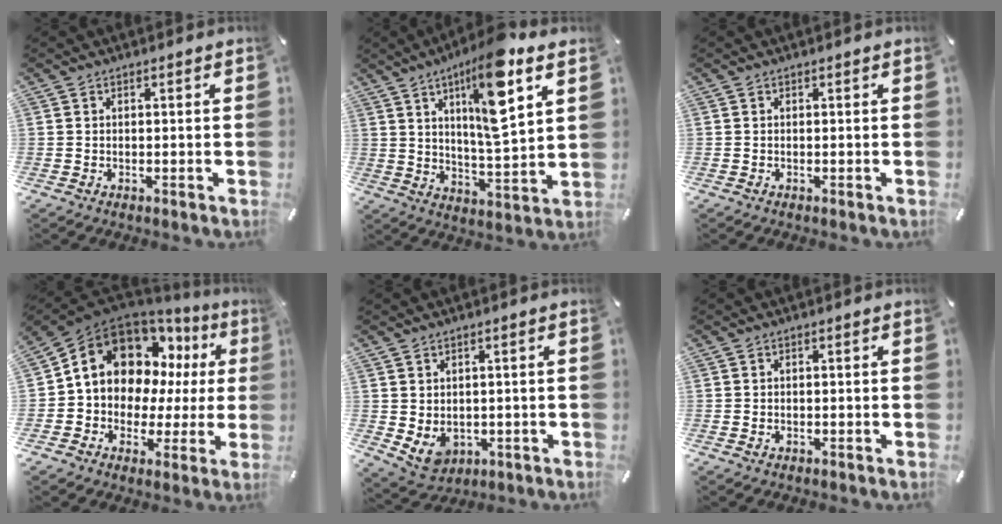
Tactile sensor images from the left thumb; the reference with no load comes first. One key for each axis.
{"total": 15.9, "fx": 7.7, "fy": 3.9, "fz": 13.4, "tx": -0.210, "ty": -0.030, "tz": 0.118}
{"total": 0.0}
{"total": 13.9, "fx": 6.4, "fy": 10.6, "fz": 6.2, "tx": -0.115, "ty": -0.047, "tz": 0.121}
{"total": 4.9, "fx": 0.4, "fy": 4.4, "fz": 2.3, "tx": -0.034, "ty": -0.010, "tz": 0.008}
{"total": 0.6, "fx": -0.1, "fy": 0.4, "fz": 0.4, "tx": -0.008, "ty": 0.001, "tz": -0.002}